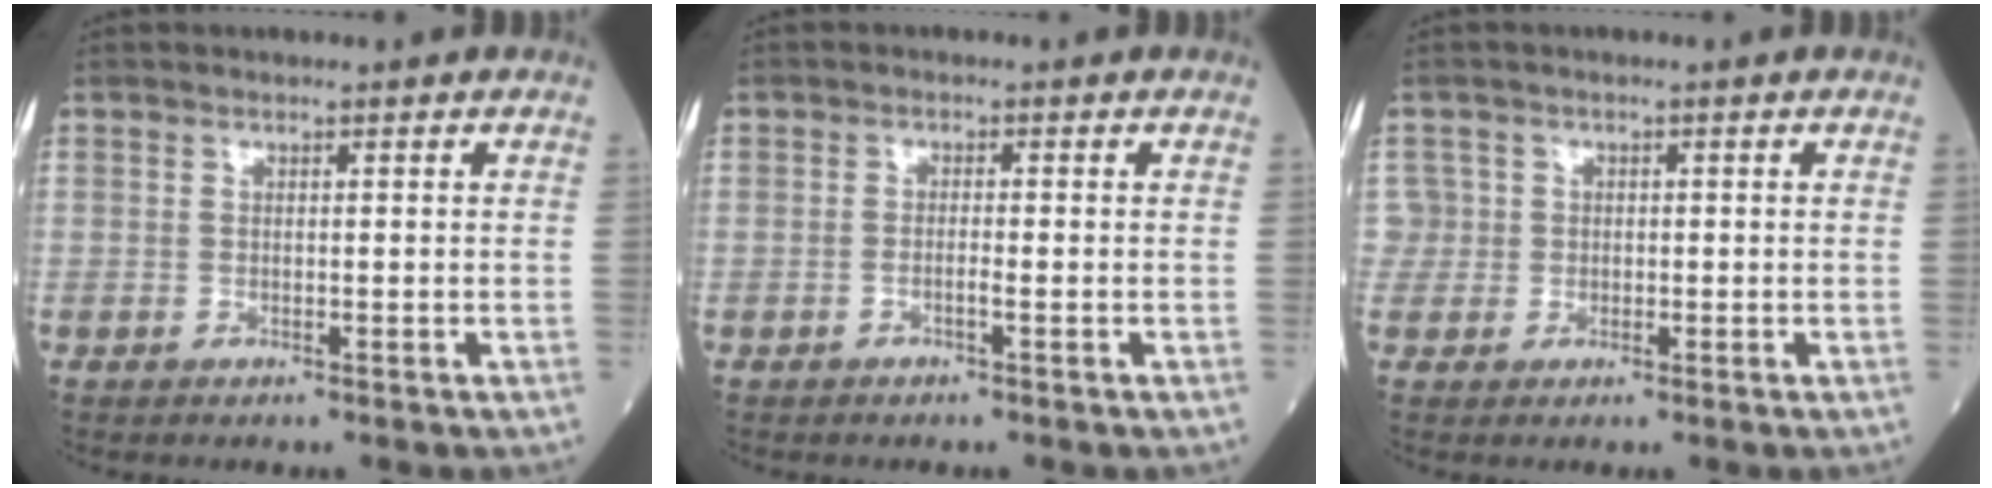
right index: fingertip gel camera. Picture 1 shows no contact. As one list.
[{"total": 1.1, "force": [-0.5, 0.0, 0.9], "torque": [-0.018, 0.002, -0.010]}, {"total": 2.7, "force": [0.1, 2.7, -0.1], "torque": [0.017, 0.008, 0.000]}]